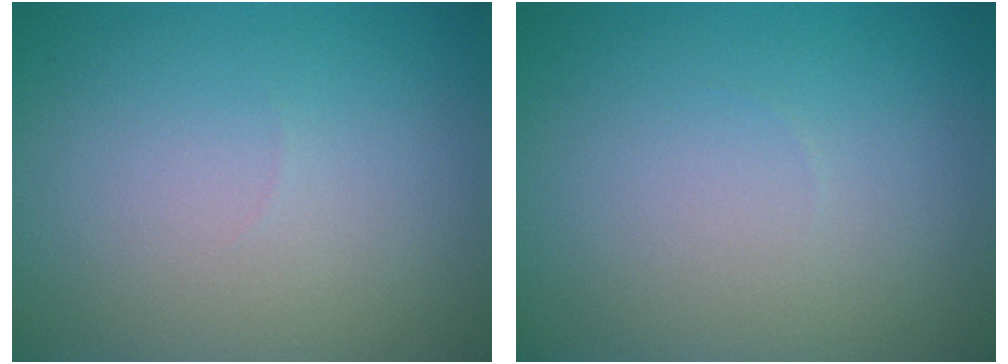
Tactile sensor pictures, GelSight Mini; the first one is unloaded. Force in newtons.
{"total": 0.0}